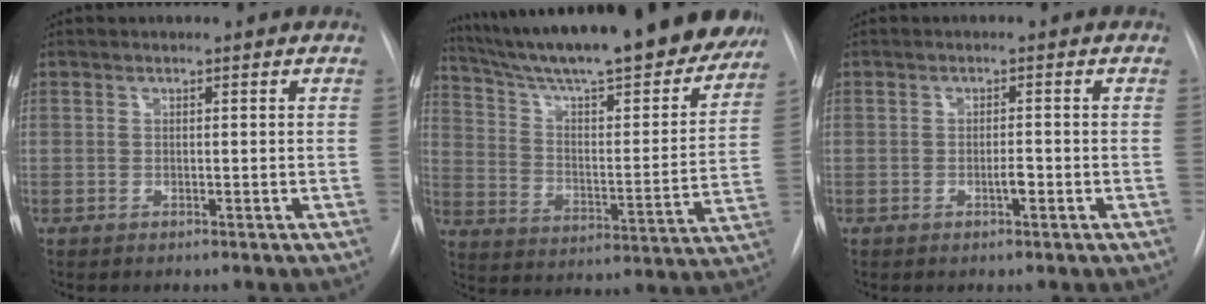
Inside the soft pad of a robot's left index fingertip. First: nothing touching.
{"total": 29.4, "force": [24.8, 4.5, 15.0], "torque": [-0.244, -0.044, 0.343]}
{"total": 1.5, "force": [-1.0, 0.2, 1.1], "torque": [-0.021, -0.005, -0.018]}